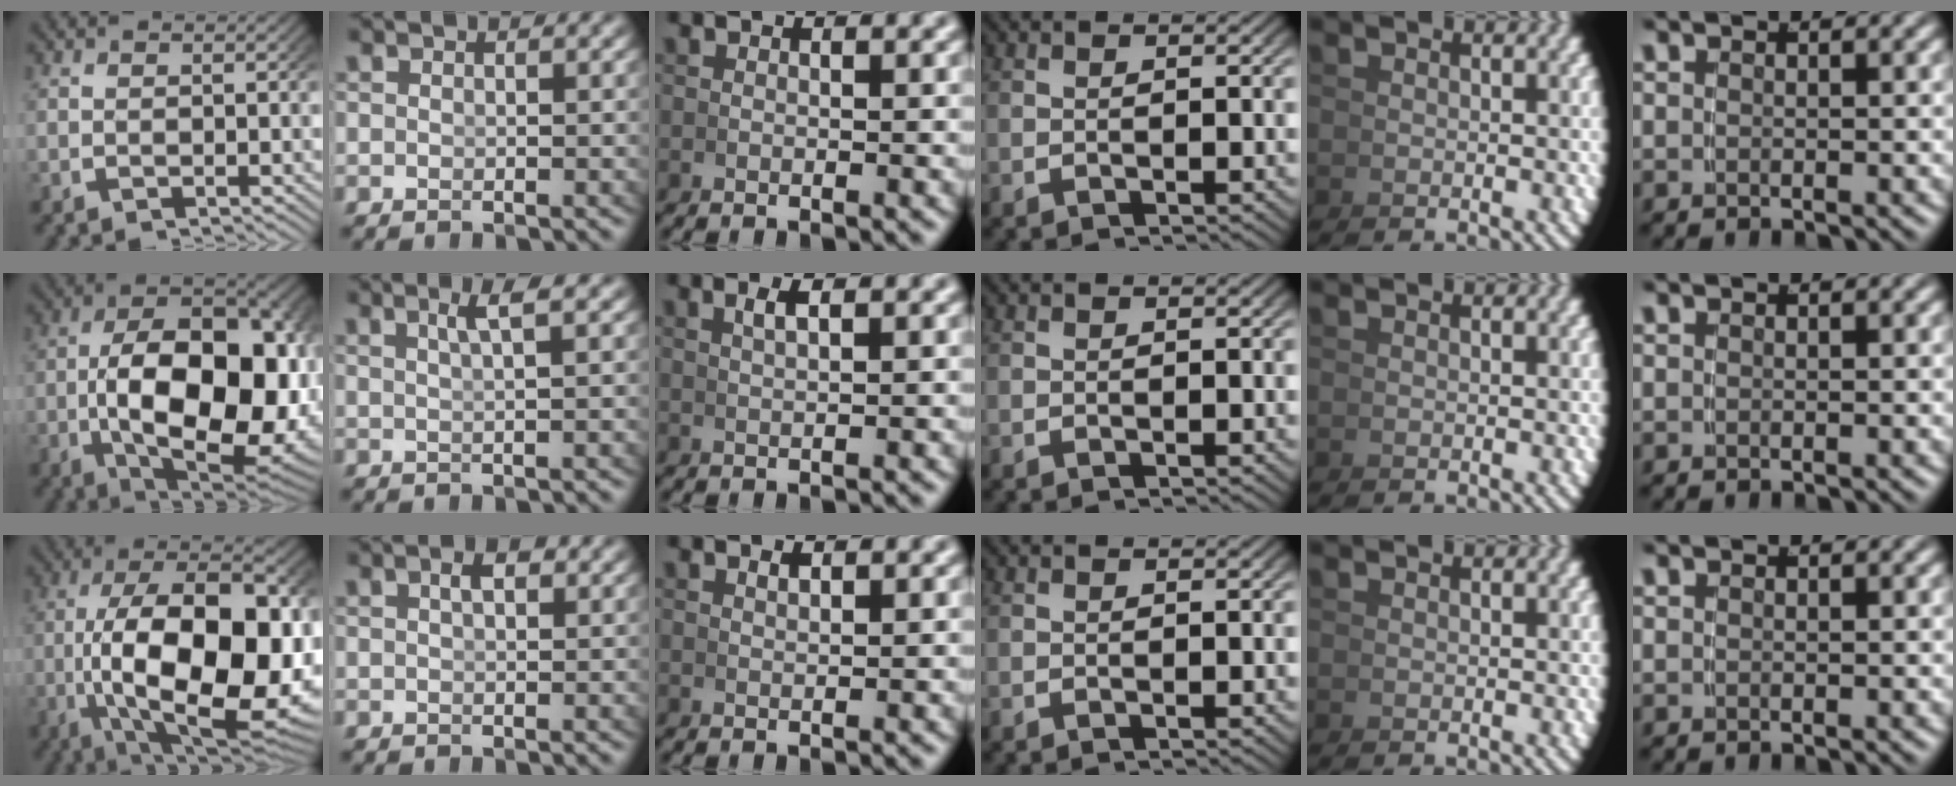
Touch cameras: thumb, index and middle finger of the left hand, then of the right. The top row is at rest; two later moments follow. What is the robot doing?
{"motion": "grasp_and_lifting", "object": "whiteboard"}